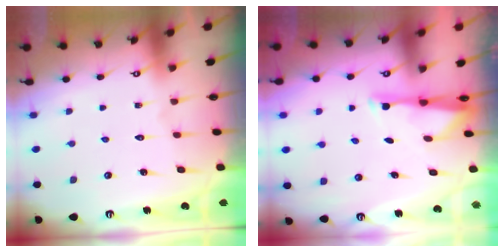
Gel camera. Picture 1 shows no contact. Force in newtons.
{"total": 3.1, "press": 3.0, "slide": 0.6}